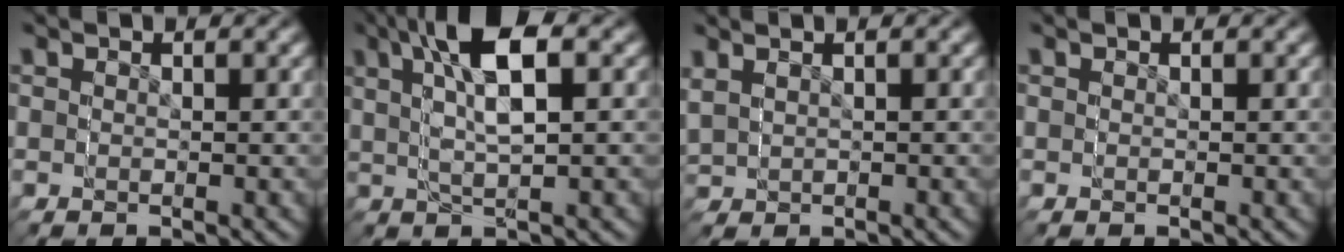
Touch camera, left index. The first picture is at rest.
{"total": 4.3, "force": [2.9, 0.9, 3.1], "torque": [-0.074, 0.018, 0.034]}
{"total": 1.1, "force": [0.2, 1.0, -0.1], "torque": [-0.024, -0.004, 0.012]}
{"total": 0.0}